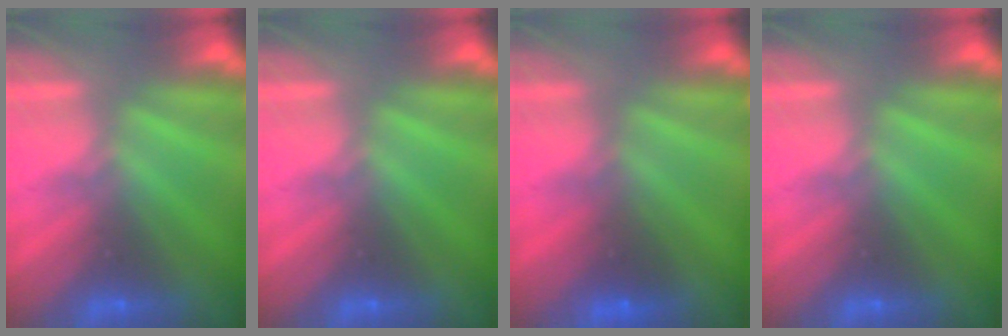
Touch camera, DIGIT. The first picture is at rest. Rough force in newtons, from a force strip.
{"total": 0.0}
{"total": 2.4}
{"total": 0.0}